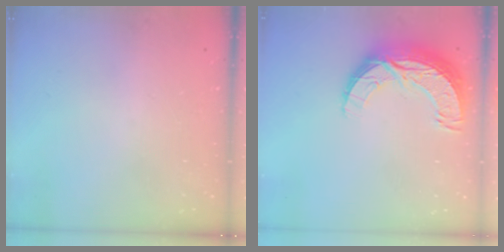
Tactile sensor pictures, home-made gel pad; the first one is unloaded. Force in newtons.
{"total": 12.7, "press": 12.6, "slide": 0.9}